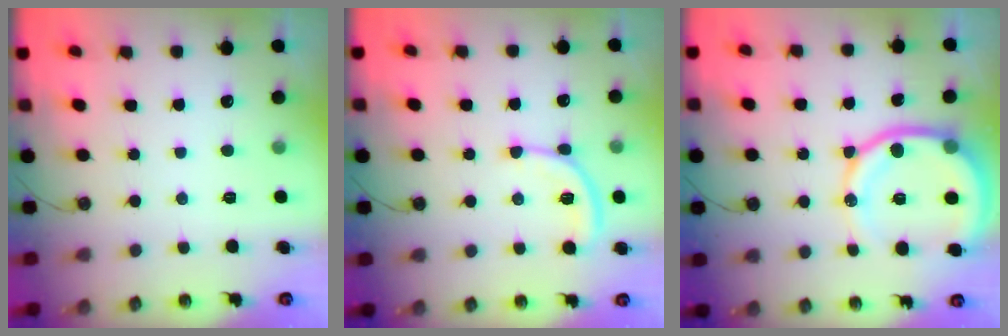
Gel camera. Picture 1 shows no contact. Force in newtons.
{"total": 8.5, "press": 8.5, "slide": 0.9}
{"total": 15.7, "press": 15.5, "slide": 1.8}